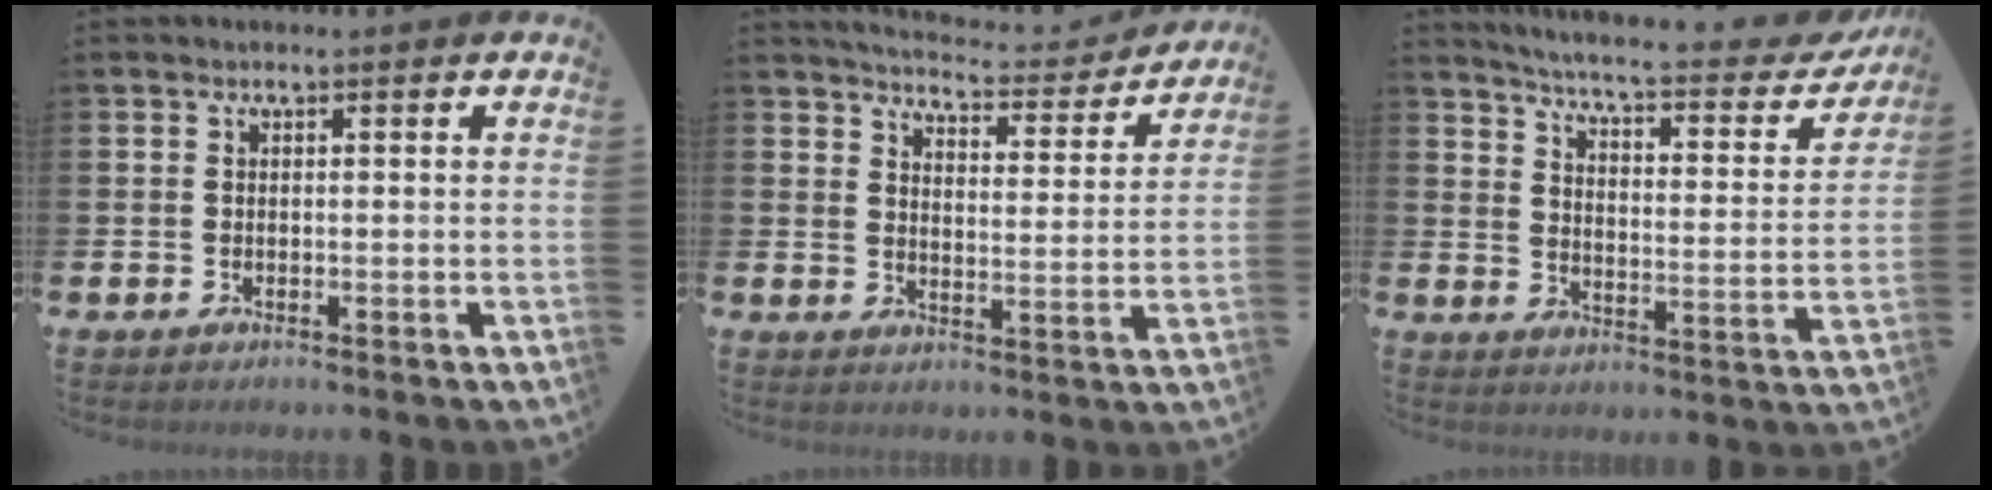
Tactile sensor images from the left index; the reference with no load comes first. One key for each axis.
{"total": 5.4, "fx": 5.3, "fy": 0.6, "fz": 0.8, "tx": -0.033, "ty": -0.042, "tz": 0.089}
{"total": 5.5, "fx": 5.1, "fy": 0.4, "fz": 2.1, "tx": -0.061, "ty": -0.042, "tz": 0.078}